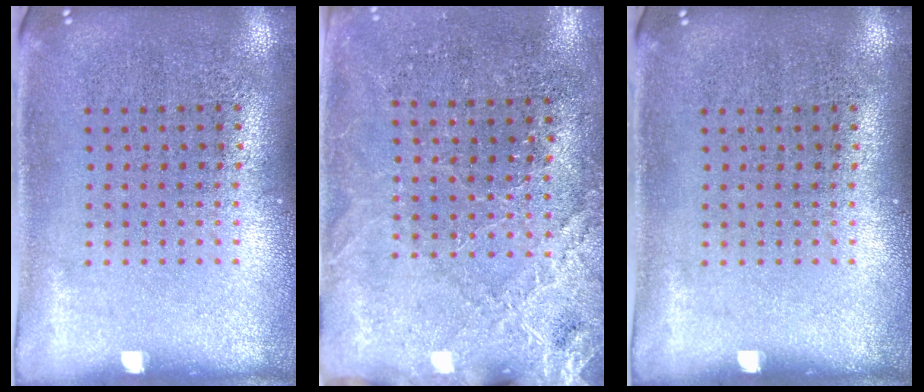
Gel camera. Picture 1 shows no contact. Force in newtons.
{"total": 2.6, "press": 2.6, "slide": 0.5}
{"total": 0.0}